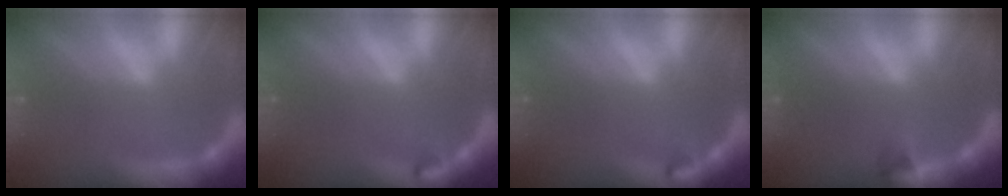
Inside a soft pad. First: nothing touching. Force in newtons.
{"total": 0.9}
{"total": 0.9}
{"total": 1.4}